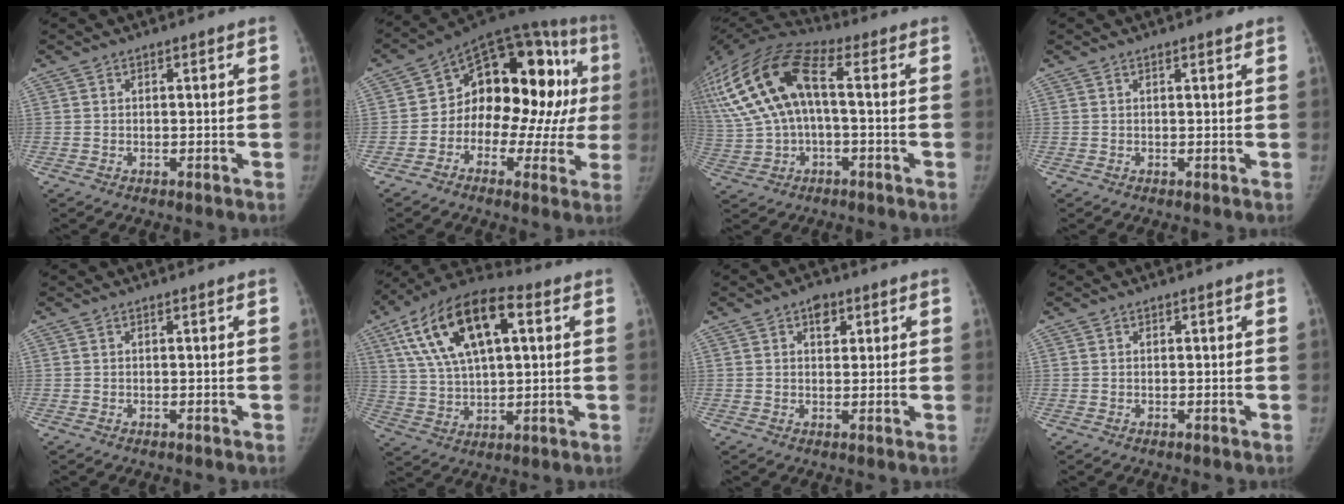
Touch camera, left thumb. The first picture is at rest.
{"total": 23.9, "force": [1.5, 13.9, 19.4], "torque": [-0.214, 0.056, 0.014]}
{"total": 21.0, "force": [2.6, 10.7, 17.9], "torque": [-0.397, 0.039, 0.042]}
{"total": 0.9, "force": [0.6, 0.2, 0.6], "torque": [-0.007, -0.001, 0.007]}
{"total": 0.0}
{"total": 19.9, "force": [7.0, 9.4, 16.2], "torque": [-0.279, 0.012, 0.117]}
{"total": 3.9, "force": [1.9, 2.6, 2.2], "torque": [-0.010, -0.004, 0.024]}
{"total": 0.0}